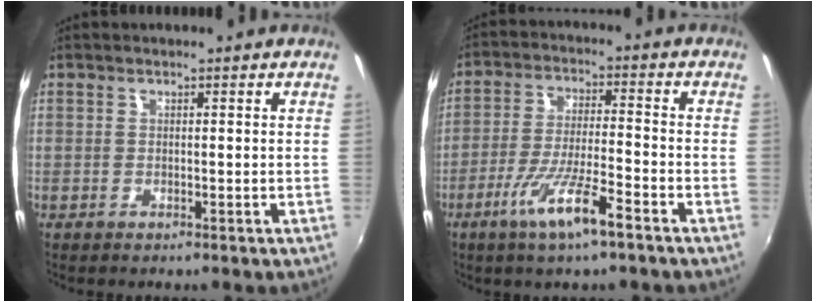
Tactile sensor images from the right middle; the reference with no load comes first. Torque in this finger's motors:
{"motor_torque": [1.41, -0.73, 0.78, 0.20]}